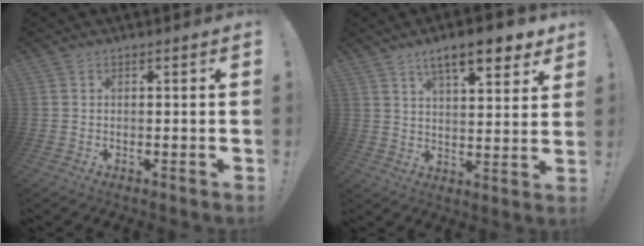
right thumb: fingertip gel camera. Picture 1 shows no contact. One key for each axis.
{"total": 11.6, "fx": 7.4, "fy": 3.2, "fz": 8.3, "tx": -0.122, "ty": -0.039, "tz": 0.121}